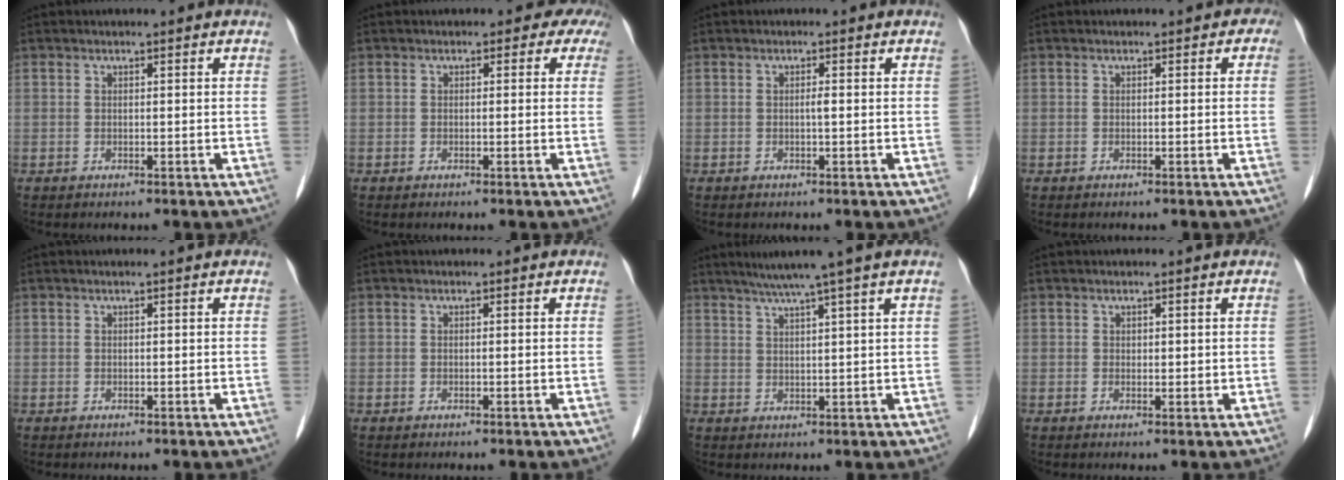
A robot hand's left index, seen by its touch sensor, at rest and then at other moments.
{"total": 2.3, "force": [1.1, 1.9, 0.8], "torque": [0.008, 0.000, -0.011]}
{"total": 0.6, "force": [-0.1, 0.0, 0.6], "torque": [-0.013, 0.000, -0.001]}
{"total": 0.9, "force": [-0.2, 0.8, 0.4], "torque": [0.011, 0.009, -0.011]}
{"total": 0.0}
{"total": 0.0}
{"total": 6.5, "force": [4.7, -1.7, 4.2], "torque": [-0.063, 0.015, 0.074]}
{"total": 0.7, "force": [0.4, 0.5, 0.3], "torque": [-0.001, -0.002, 0.006]}